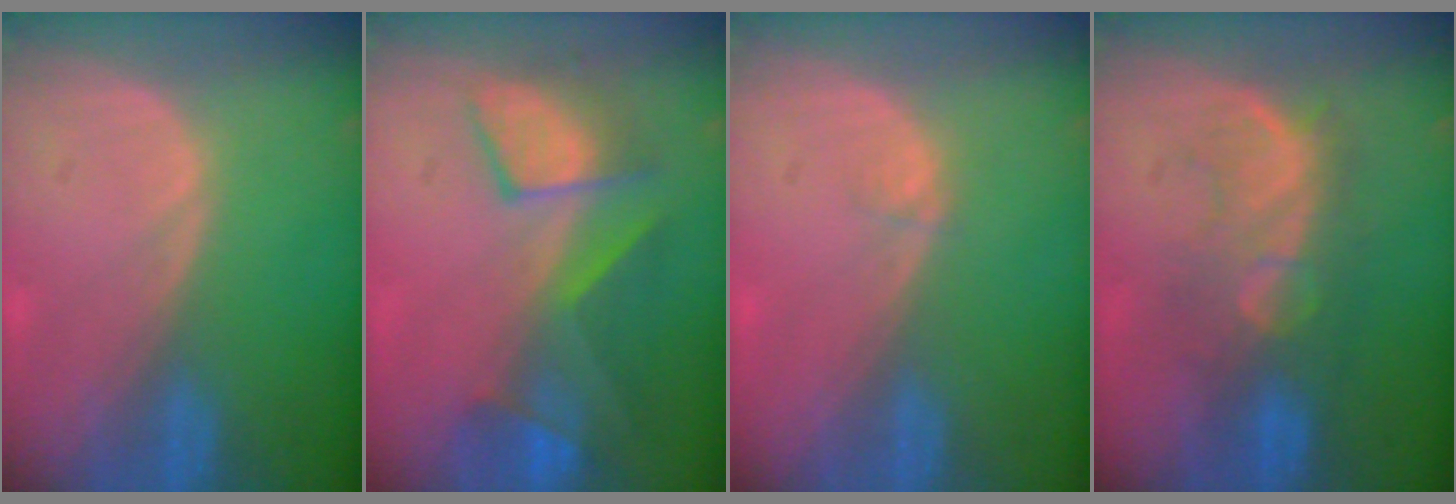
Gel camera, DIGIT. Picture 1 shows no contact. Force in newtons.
{"total": 8.7, "press": 8.2, "slide": 2.8}
{"total": 0.5, "press": 0.5, "slide": 0.2}
{"total": 8.0, "press": 7.9, "slide": 1.6}